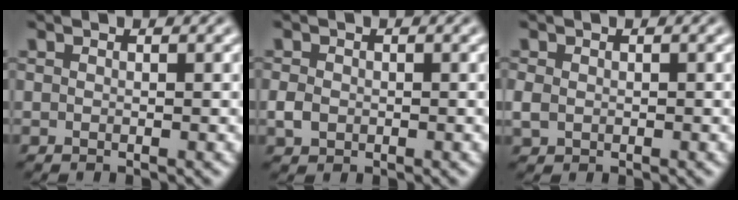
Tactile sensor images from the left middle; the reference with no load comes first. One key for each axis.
{"total": 1.7, "fx": -0.4, "fy": 1.4, "fz": 0.8, "tx": -0.016, "ty": -0.003, "tz": -0.012}
{"total": 1.1, "fx": -0.1, "fy": 1.0, "fz": 0.5, "tx": -0.017, "ty": -0.005, "tz": -0.002}